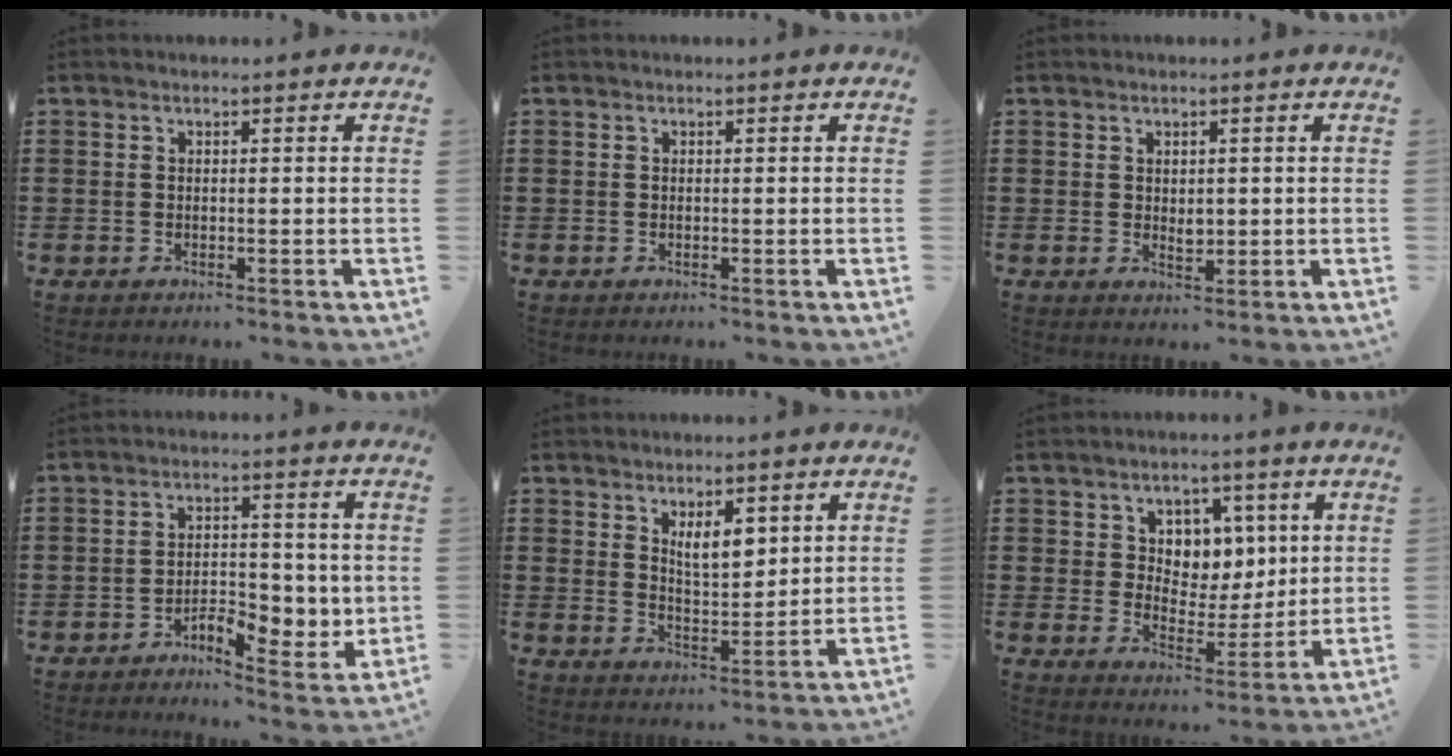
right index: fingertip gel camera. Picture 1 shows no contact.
{"total": 0.0}
{"total": 1.7, "force": [0.3, 1.1, 1.3], "torque": [-0.017, 0.001, 0.004]}
{"total": 5.1, "force": [-1.8, 3.0, 3.8], "torque": [-0.050, 0.004, -0.037]}
{"total": 5.1, "force": [2.8, 2.0, 3.8], "torque": [-0.065, -0.001, 0.045]}
{"total": 6.1, "force": [3.0, 5.2, 1.2], "torque": [-0.049, -0.001, 0.053]}